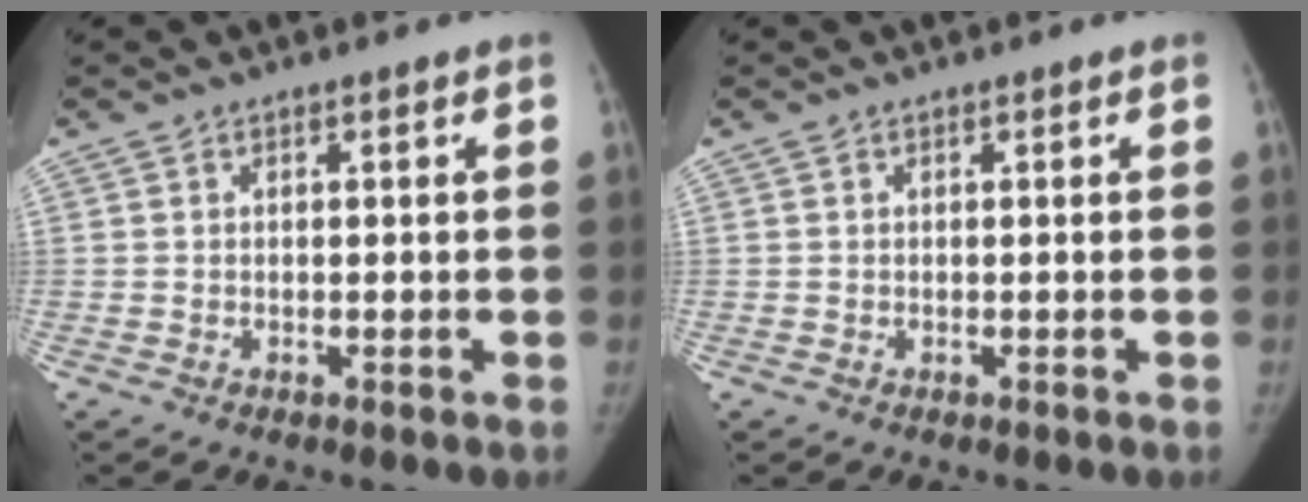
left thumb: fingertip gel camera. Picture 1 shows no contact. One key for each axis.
{"total": 0.0}